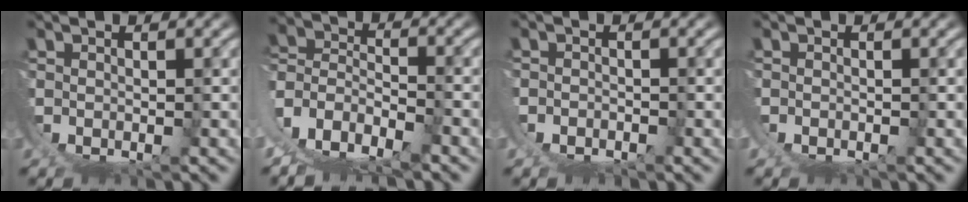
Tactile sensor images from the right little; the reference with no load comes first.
{"total": 9.2, "force": [1.4, 7.9, 4.6], "torque": [-0.138, -0.031, 0.017]}
{"total": 1.7, "force": [-0.2, 1.6, 0.5], "torque": [-0.018, 0.000, -0.004]}
{"total": 1.0, "force": [-0.2, 0.9, 0.4], "torque": [-0.015, -0.001, -0.005]}